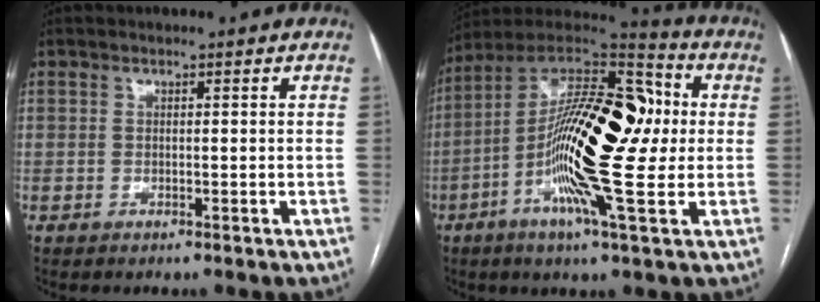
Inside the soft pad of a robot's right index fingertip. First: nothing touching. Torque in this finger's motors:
{"motor_torque": [2.14, 0.00, 0.83, 0.21]}